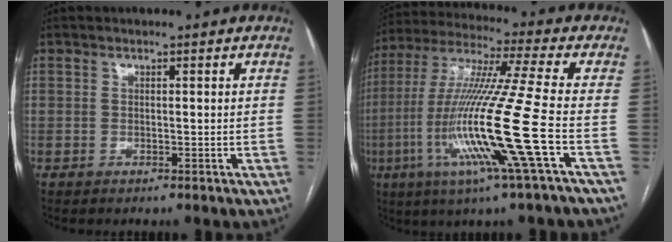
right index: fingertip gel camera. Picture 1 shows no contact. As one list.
[{"total": 18.7, "force": [-5.5, -2.2, 17.8], "torque": [-0.361, -0.023, -0.115]}]